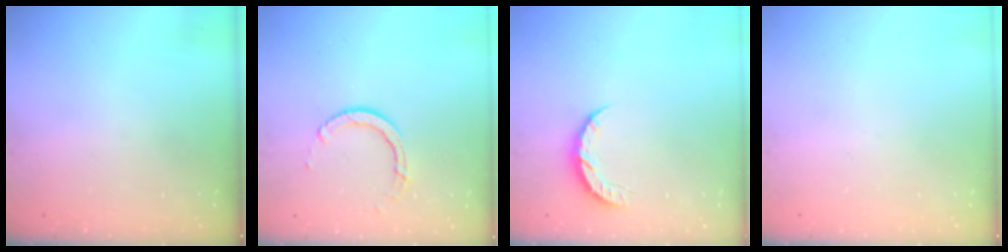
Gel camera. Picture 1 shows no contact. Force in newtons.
{"total": 5.4, "press": 5.4, "slide": 0.5}
{"total": 6.5, "press": 6.5, "slide": 0.6}
{"total": 0.0}